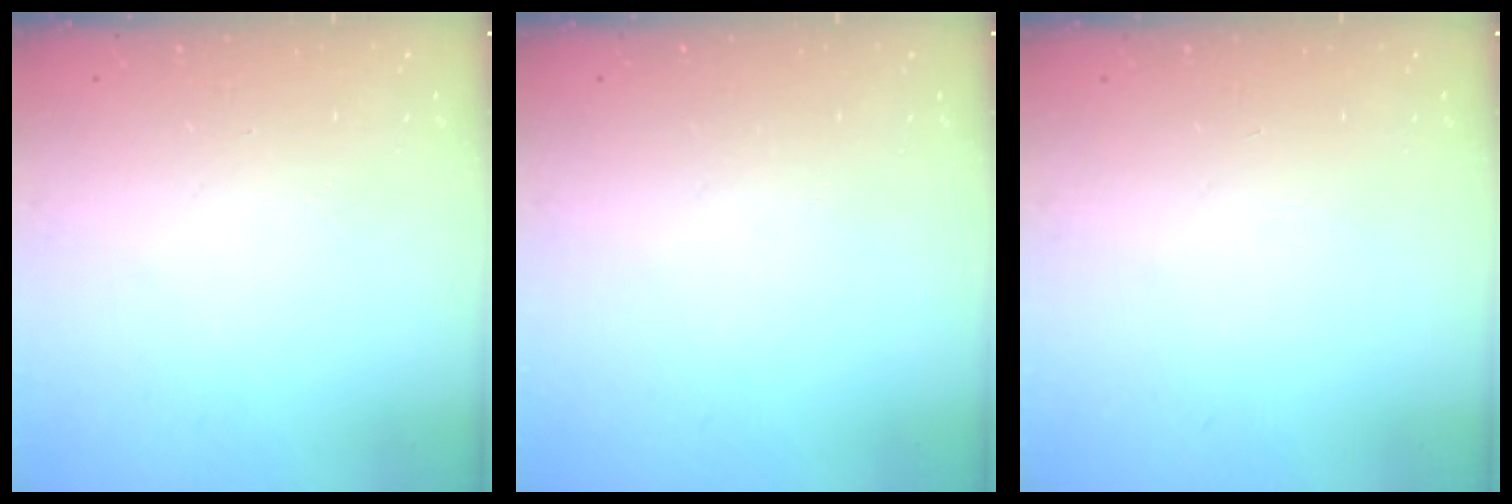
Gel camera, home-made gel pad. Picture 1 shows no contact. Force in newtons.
{"total": 0.0}
{"total": 0.0}